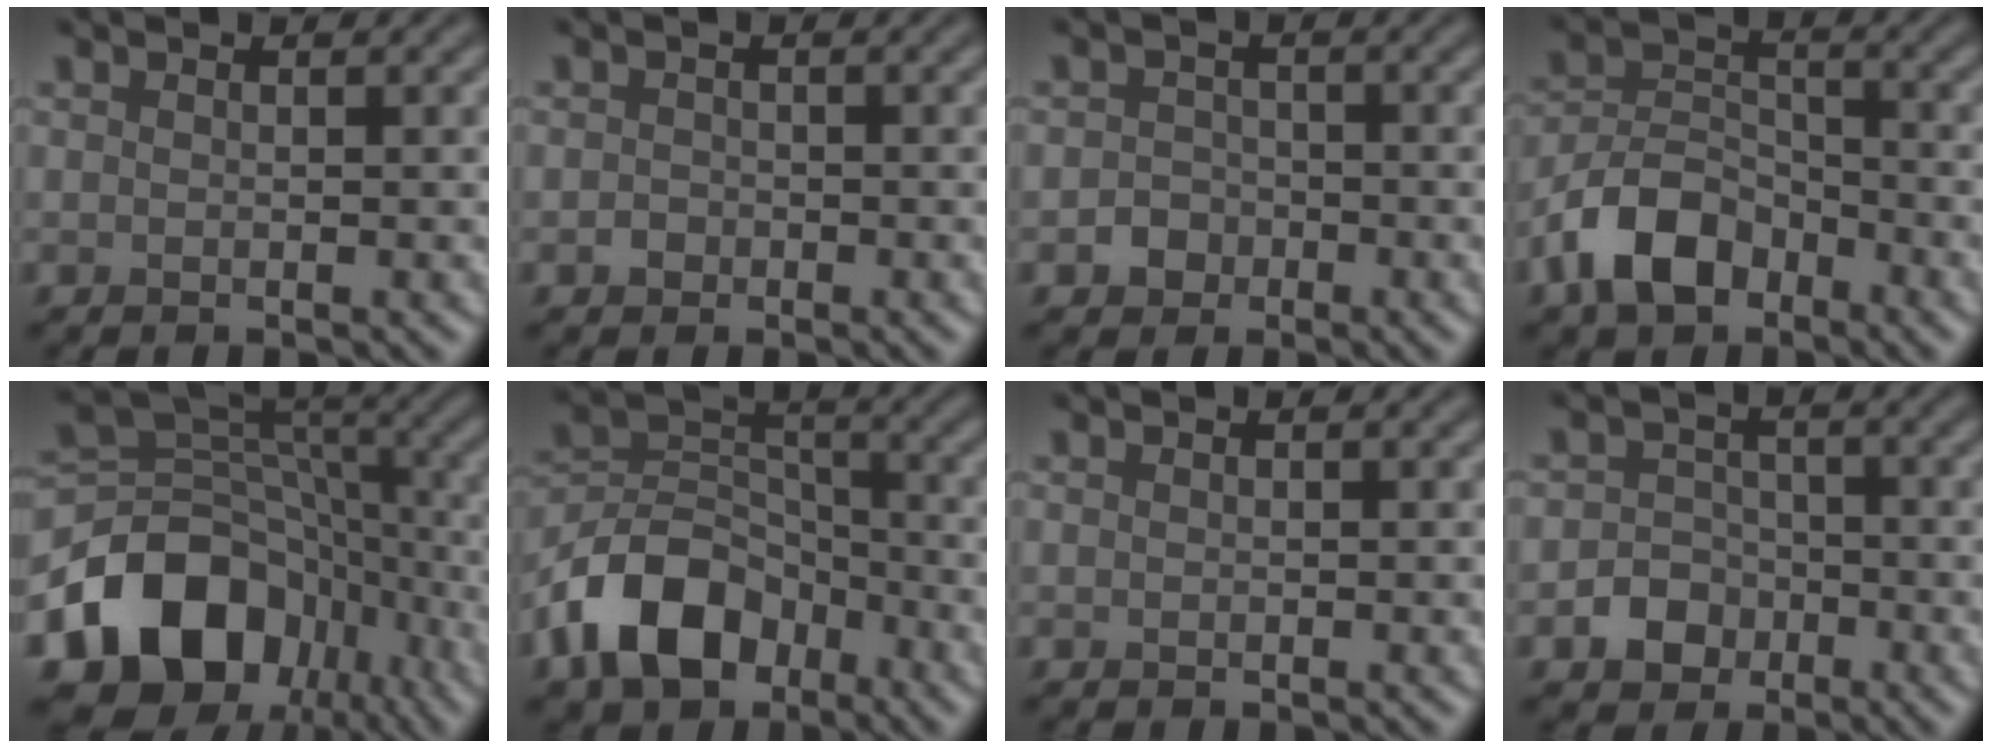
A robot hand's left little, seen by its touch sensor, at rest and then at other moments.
{"total": 0.9, "force": [-0.4, 0.8, 0.2], "torque": [-0.001, -0.001, -0.010]}
{"total": 1.9, "force": [-0.8, 1.6, 0.5], "torque": [0.002, 0.003, -0.018]}
{"total": 5.9, "force": [-3.6, 3.6, 3.1], "torque": [-0.060, 0.003, -0.079]}
{"total": 12.2, "force": [-5.6, 9.3, 5.7], "torque": [-0.101, 0.002, -0.103]}
{"total": 8.6, "force": [-4.8, 5.6, 4.4], "torque": [-0.081, 0.002, -0.104]}
{"total": 0.0}
{"total": 3.0, "force": [-1.3, 2.5, 1.0], "torque": [-0.005, 0.005, -0.028]}